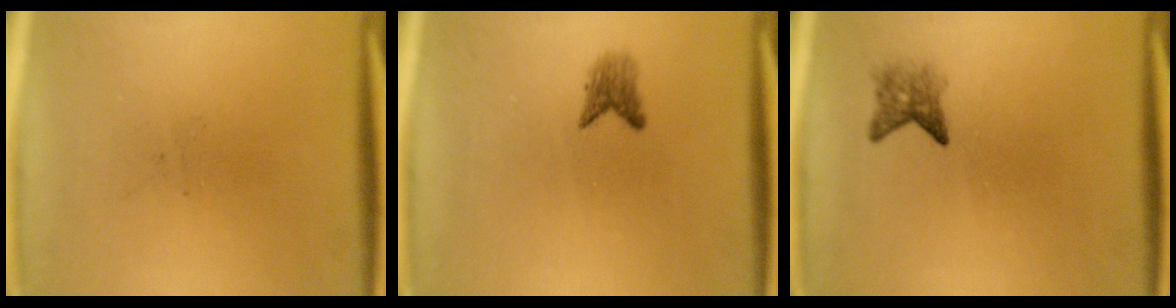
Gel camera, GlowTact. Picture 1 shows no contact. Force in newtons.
{"total": 1.8}
{"total": 2.2}